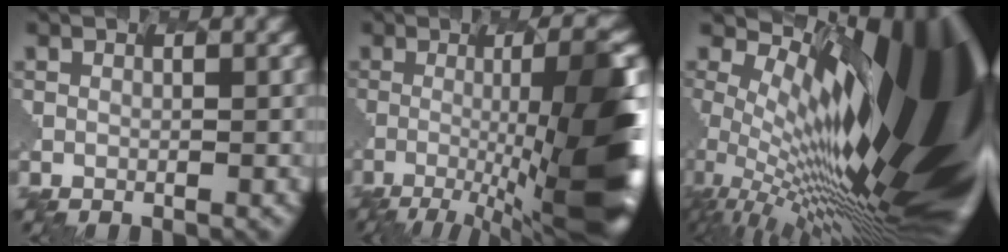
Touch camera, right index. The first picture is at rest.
{"total": 10.4, "force": [-2.6, 0.9, 10.0], "torque": [-0.140, 0.022, -0.062]}
{"total": 17.2, "force": [4.7, 5.7, 15.6], "torque": [-0.223, 0.010, 0.066]}